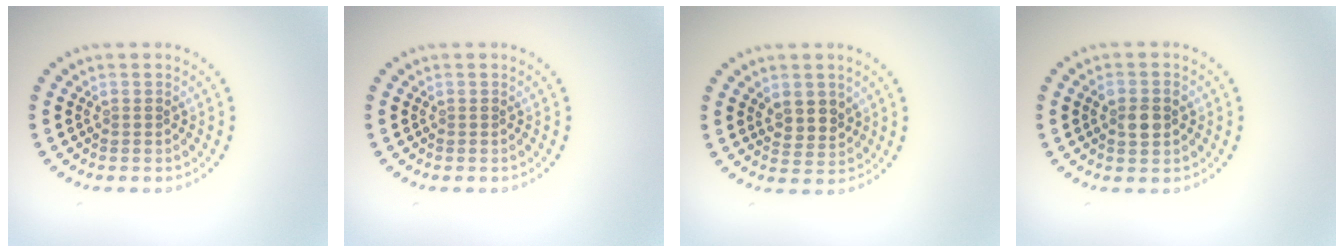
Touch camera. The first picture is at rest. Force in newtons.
{"total": 0.0}
{"total": 2.5, "press": 2.3, "slide": 0.9}
{"total": 2.4, "press": 2.4, "slide": 0.4}